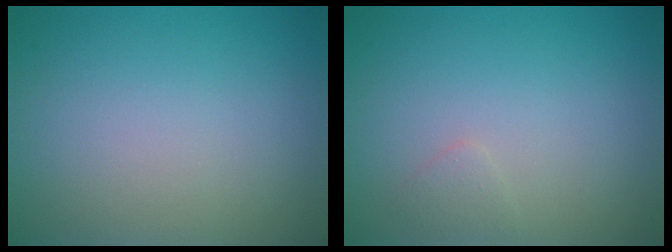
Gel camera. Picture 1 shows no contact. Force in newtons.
{"total": 0.7, "press": 0.7, "slide": 0.0}